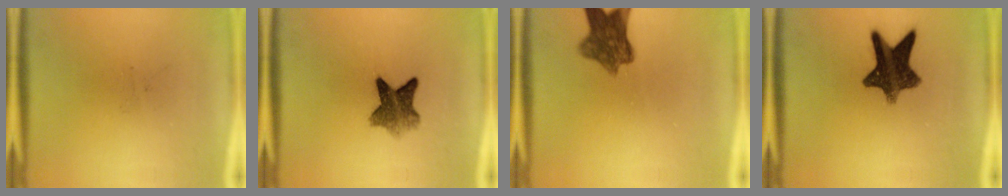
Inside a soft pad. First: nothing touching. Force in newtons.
{"total": 6.4}
{"total": 7.8}
{"total": 10.9}